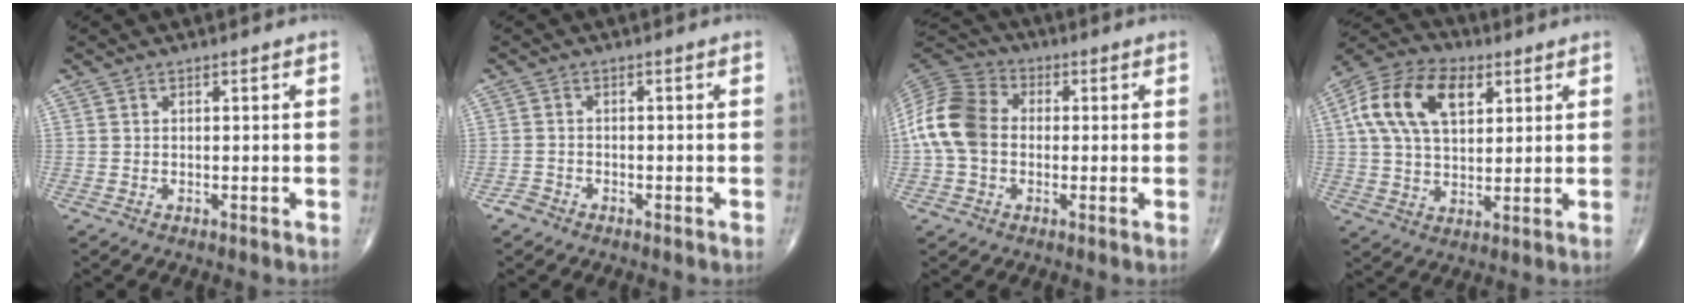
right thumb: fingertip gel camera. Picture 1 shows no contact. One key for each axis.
{"total": 1.6, "fx": -1.2, "fy": 1.0, "fz": 0.1, "tx": -0.003, "ty": 0.003, "tz": -0.028}
{"total": 12.5, "fx": -0.4, "fy": 9.4, "fz": 8.1, "tx": -0.160, "ty": 0.033, "tz": -0.018}
{"total": 16.1, "fx": 5.3, "fy": 9.6, "fz": 11.8, "tx": -0.206, "ty": 0.009, "tz": 0.092}